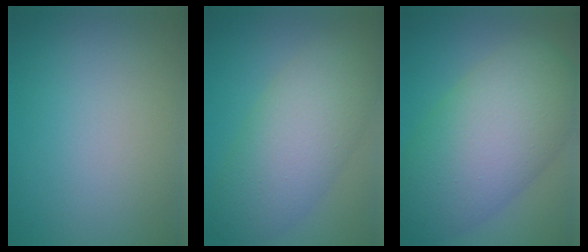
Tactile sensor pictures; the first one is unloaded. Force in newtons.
{"total": 7.7, "press": 7.7, "slide": 0.1}
{"total": 12.1, "press": 12.1, "slide": 0.2}